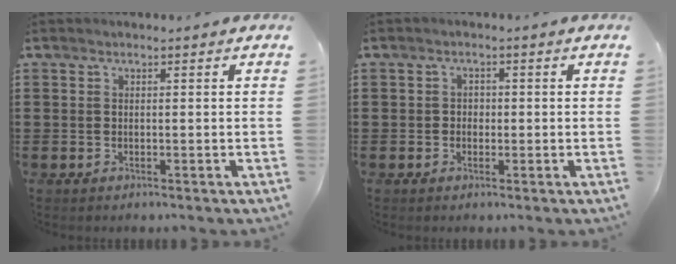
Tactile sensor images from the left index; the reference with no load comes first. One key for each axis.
{"total": 1.3, "fx": -0.2, "fy": 1.2, "fz": 0.4, "tx": -0.011, "ty": 0.005, "tz": -0.007}